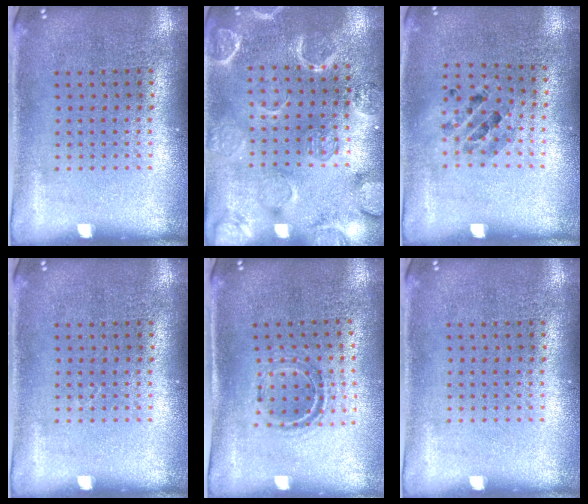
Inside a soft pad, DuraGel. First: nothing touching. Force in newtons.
{"total": 2.5, "press": 2.5, "slide": 0.1}
{"total": 0.8, "press": 0.8, "slide": 0.0}
{"total": 0.0}
{"total": 1.0, "press": 0.9, "slide": 0.3}
{"total": 0.0}